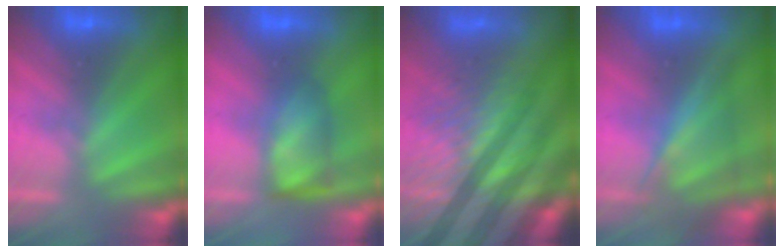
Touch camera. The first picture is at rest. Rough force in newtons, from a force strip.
{"total": 4.9}
{"total": 6.8}
{"total": 4.7}